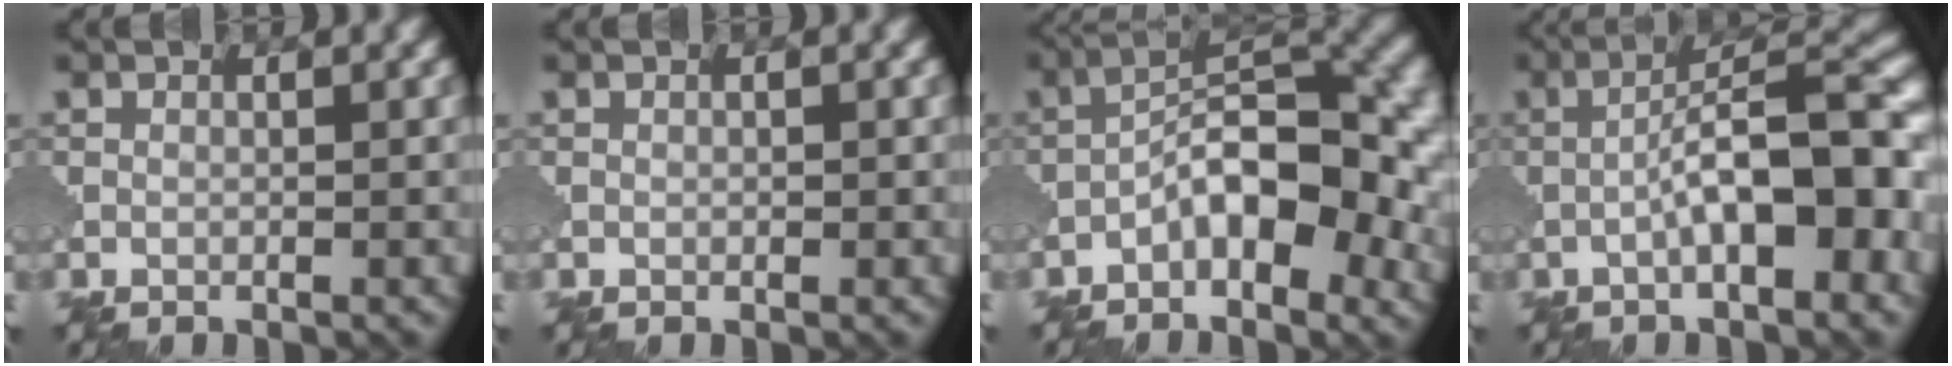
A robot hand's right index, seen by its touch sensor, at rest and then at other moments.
{"total": 0.5, "force": [0.1, 0.3, 0.4], "torque": [-0.005, 0.000, 0.000]}
{"total": 9.8, "force": [-2.9, 4.2, 8.3], "torque": [-0.121, 0.017, -0.057]}
{"total": 9.0, "force": [-2.1, 2.6, 8.4], "torque": [-0.118, 0.022, -0.038]}